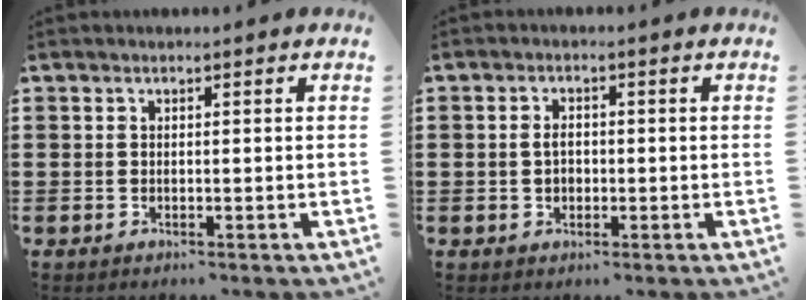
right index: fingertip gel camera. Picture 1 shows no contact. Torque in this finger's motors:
{"motor_torque": [1.06, 1.08, 0.06, 0.07]}